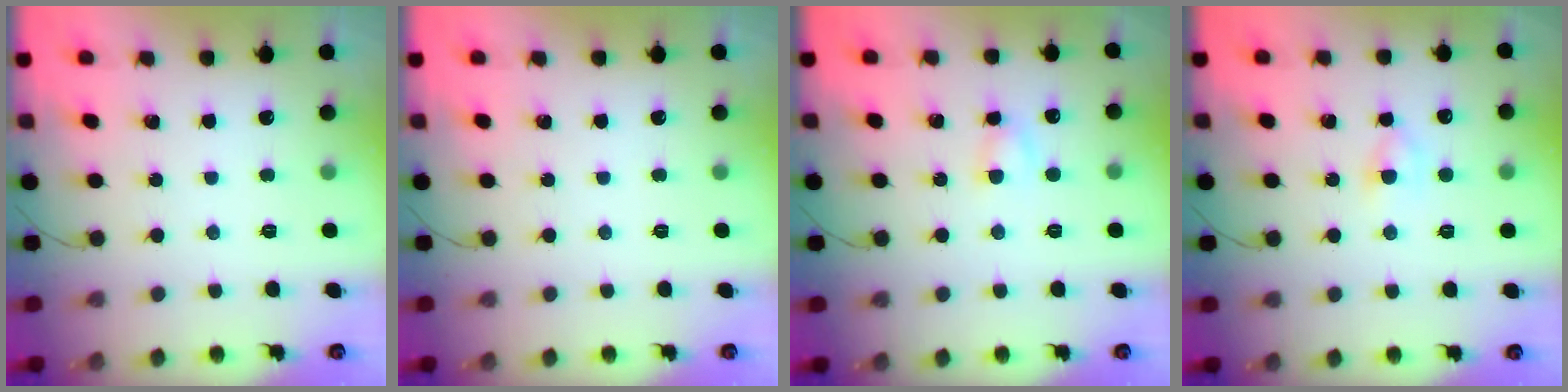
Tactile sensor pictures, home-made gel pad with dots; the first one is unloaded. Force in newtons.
{"total": 0.0}
{"total": 3.2, "press": 3.0, "slide": 1.1}
{"total": 3.6, "press": 3.4, "slide": 1.1}